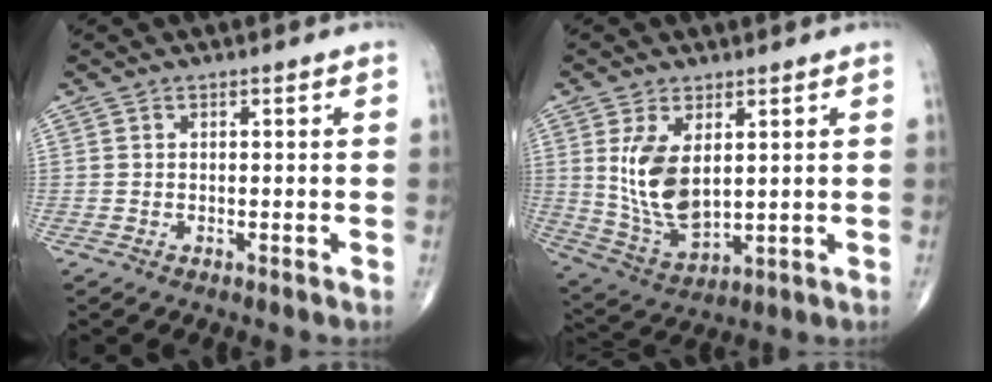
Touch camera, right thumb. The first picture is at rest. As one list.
[{"total": 11.1, "force": [2.5, 5.8, 9.1], "torque": [-0.163, -0.021, 0.065]}]